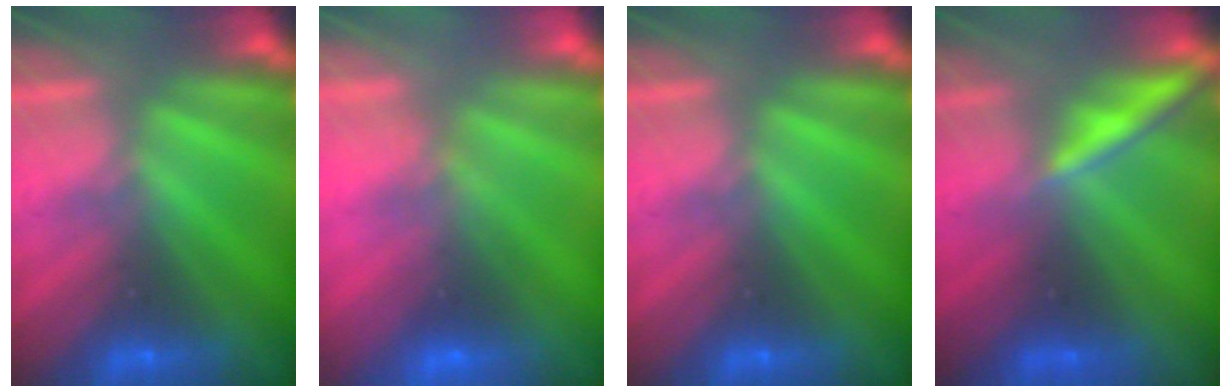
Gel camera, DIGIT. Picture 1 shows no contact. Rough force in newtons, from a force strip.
{"total": 2.7}
{"total": 0.0}
{"total": 1.6}